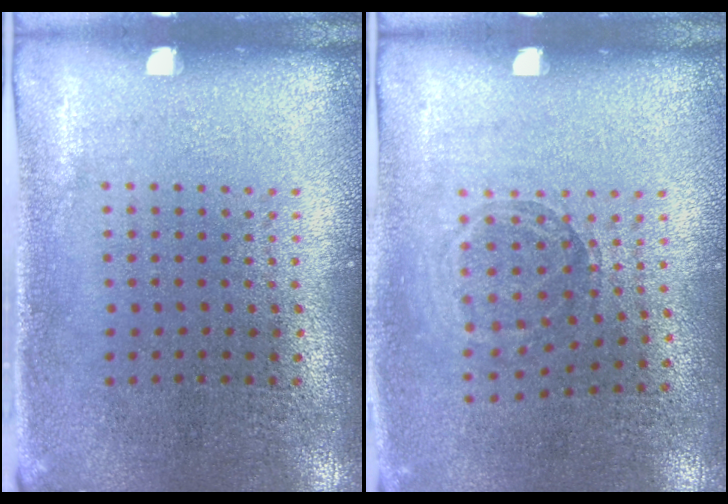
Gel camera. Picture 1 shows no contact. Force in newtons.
{"total": 0.8, "press": 0.8, "slide": 0.1}